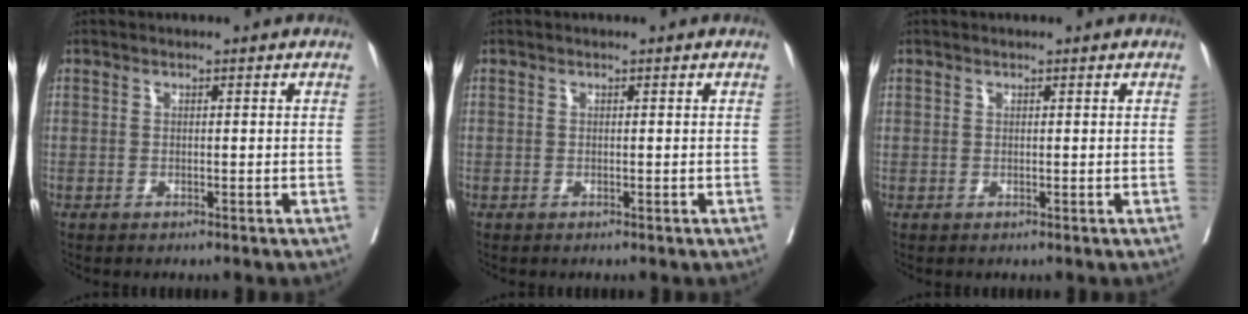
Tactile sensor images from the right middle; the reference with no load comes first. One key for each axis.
{"total": 0.0}
{"total": 0.5, "fx": 0.3, "fy": 0.4, "fz": 0.0, "tx": 0.002, "ty": 0.000, "tz": 0.004}